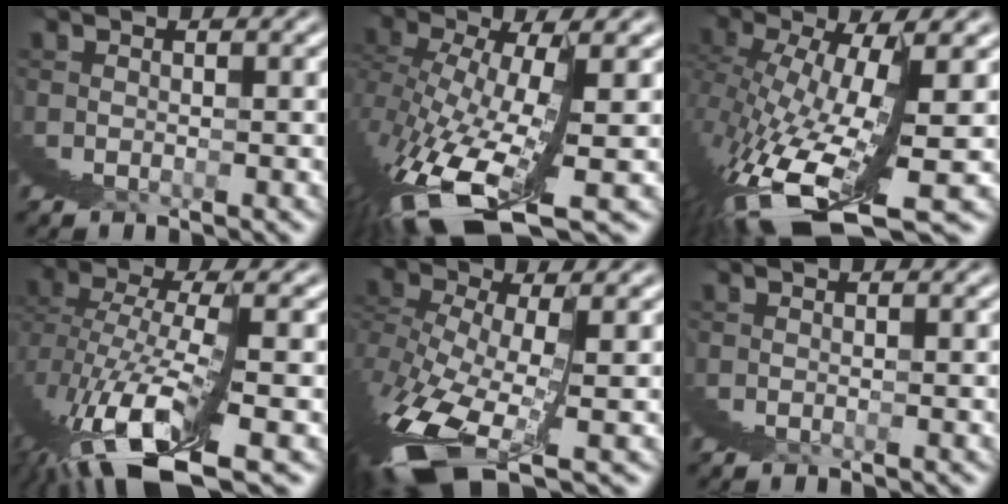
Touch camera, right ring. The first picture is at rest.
{"total": 7.3, "force": [-2.1, 1.4, 6.9], "torque": [-0.136, -0.026, -0.006]}
{"total": 8.6, "force": [-1.7, 2.0, 8.2], "torque": [-0.163, -0.026, 0.002]}
{"total": 7.2, "force": [-2.4, 1.4, 6.6], "torque": [-0.133, -0.006, -0.026]}
{"total": 4.8, "force": [-2.0, 0.6, 4.3], "torque": [-0.081, -0.020, -0.010]}
{"total": 0.0}